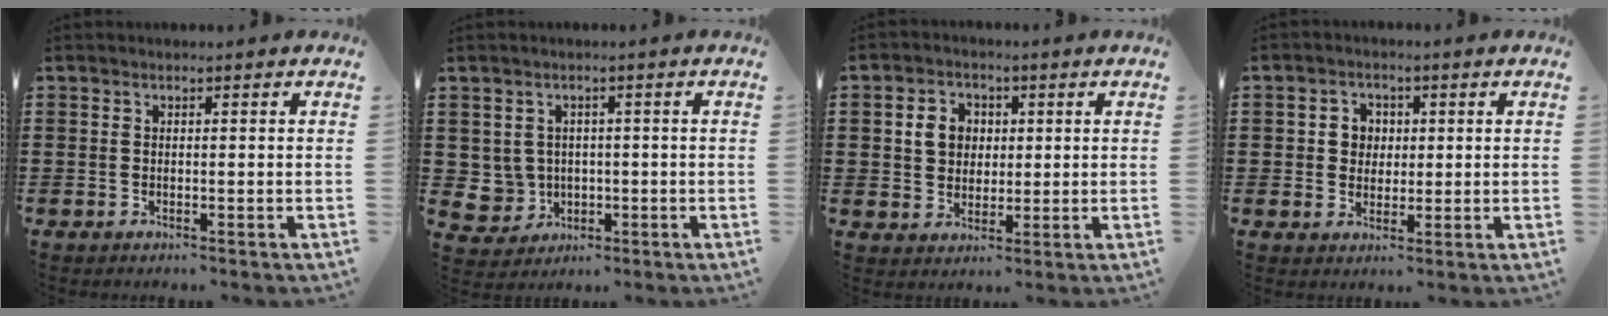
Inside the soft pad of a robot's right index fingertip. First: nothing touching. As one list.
[{"total": 3.5, "force": [0.3, 3.4, 0.4], "torque": [-0.034, 0.006, 0.002]}, {"total": 5.0, "force": [0.8, 4.5, 2.1], "torque": [-0.050, 0.013, 0.010]}, {"total": 3.4, "force": [0.3, 3.2, 1.3], "torque": [-0.037, 0.012, 0.002]}]